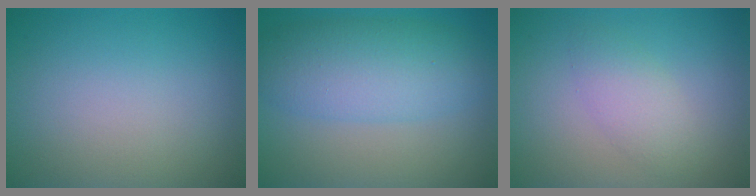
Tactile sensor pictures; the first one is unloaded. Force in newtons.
{"total": 6.3, "press": 6.3, "slide": 0.0}
{"total": 2.4, "press": 2.4, "slide": 0.2}